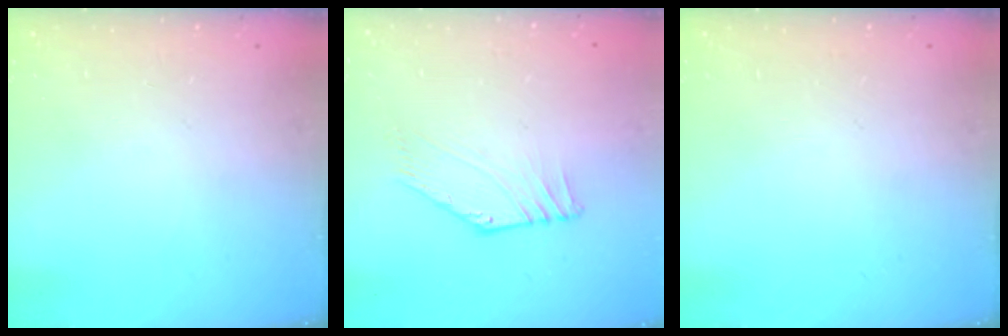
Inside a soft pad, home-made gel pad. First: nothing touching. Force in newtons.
{"total": 3.1, "press": 3.1, "slide": 0.0}
{"total": 0.0}